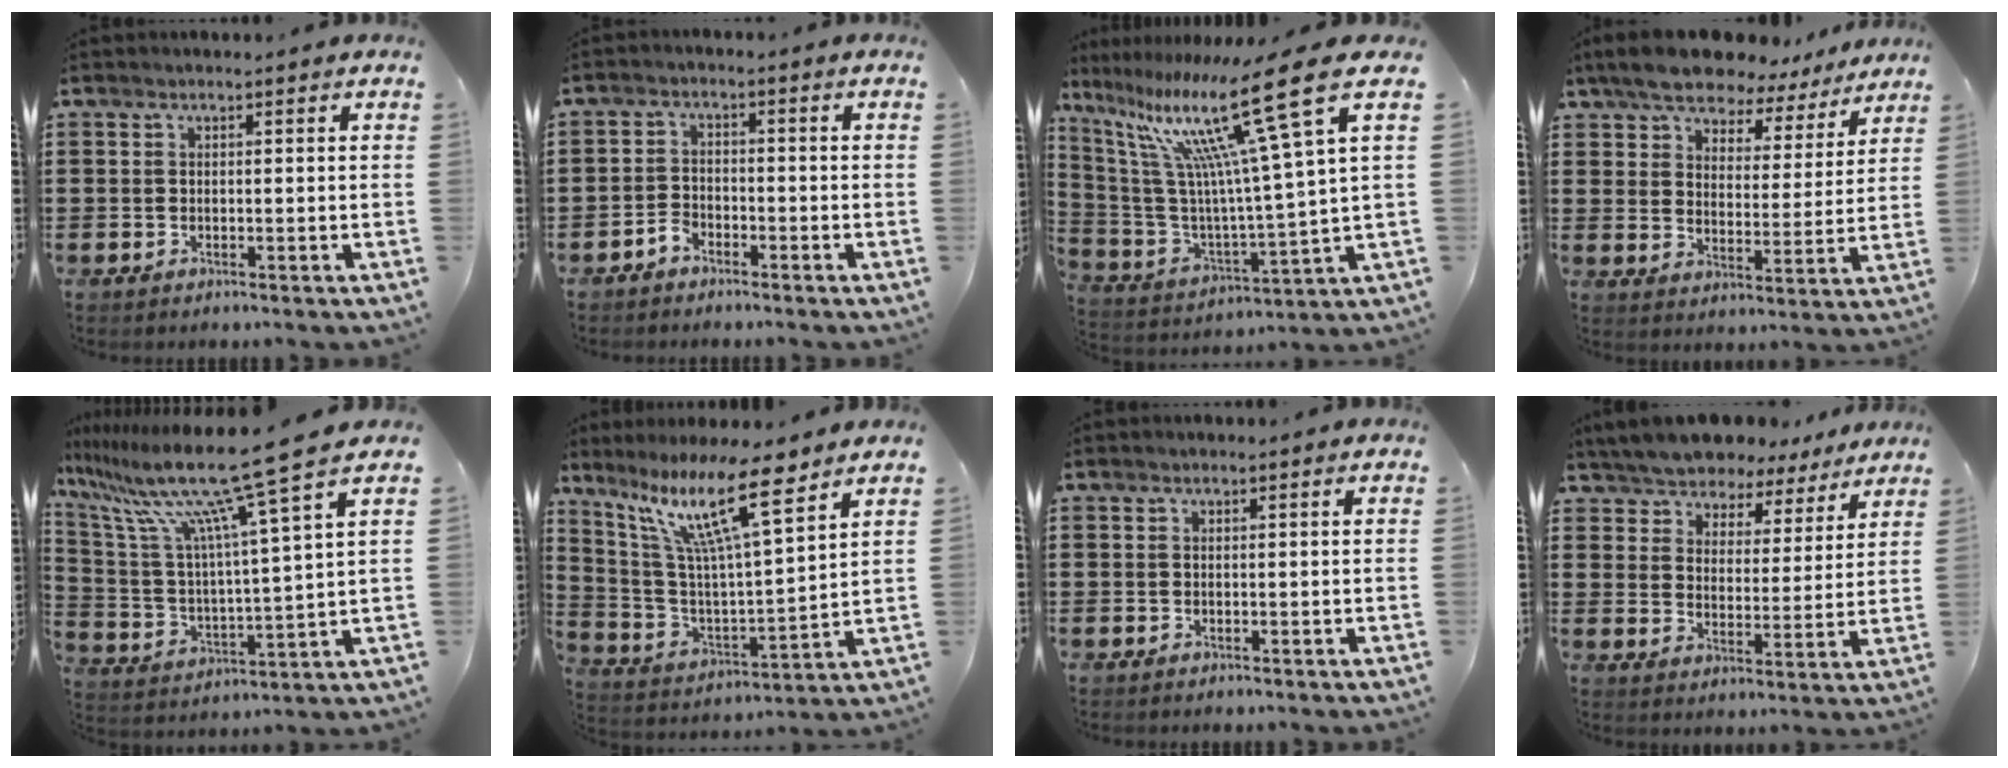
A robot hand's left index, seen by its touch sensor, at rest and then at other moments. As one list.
[{"total": 2.3, "force": [-1.9, 1.0, 0.5], "torque": [-0.016, 0.005, -0.040]}, {"total": 20.1, "force": [11.0, 2.2, 16.7], "torque": [-0.325, -0.063, 0.163]}, {"total": 8.1, "force": [7.5, 2.0, 2.2], "torque": [-0.080, -0.034, 0.135]}, {"total": 14.2, "force": [11.2, -0.3, 8.7], "torque": [-0.204, -0.070, 0.181]}, {"total": 13.6, "force": [9.2, 1.9, 9.8], "torque": [-0.216, -0.038, 0.156]}, {"total": 0.0}, {"total": 6.3, "force": [6.2, 1.1, 0.1], "torque": [-0.038, -0.040, 0.110]}]